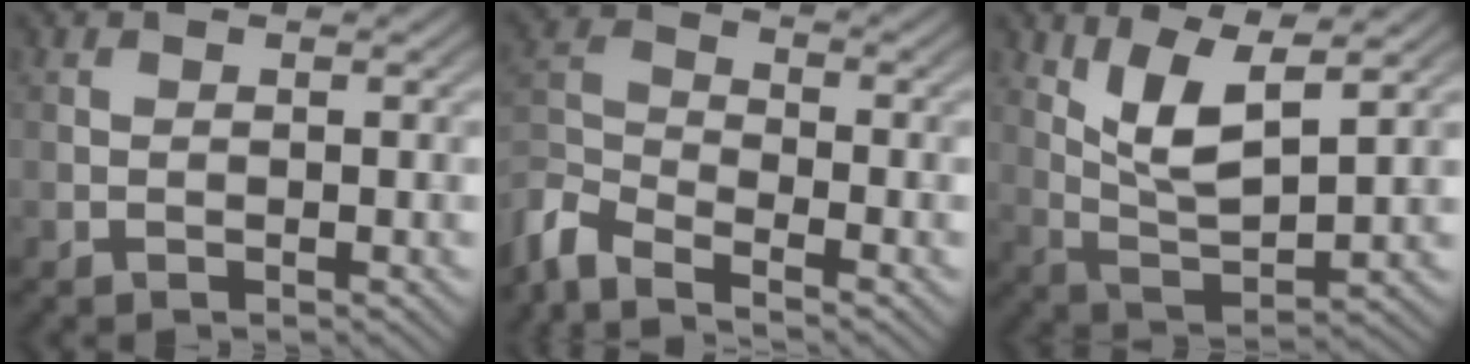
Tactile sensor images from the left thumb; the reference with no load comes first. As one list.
[{"total": 6.0, "force": [-4.8, 1.8, 3.2], "torque": [-0.078, -0.008, -0.111]}, {"total": 7.8, "force": [4.0, 2.5, 6.2], "torque": [-0.130, -0.004, 0.082]}]